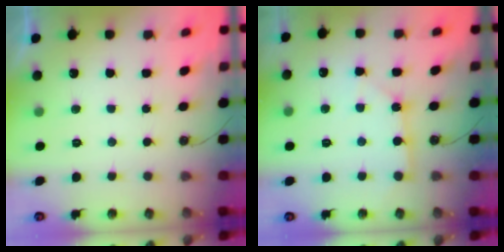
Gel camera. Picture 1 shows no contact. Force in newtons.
{"total": 2.4, "press": 2.4, "slide": 0.3}